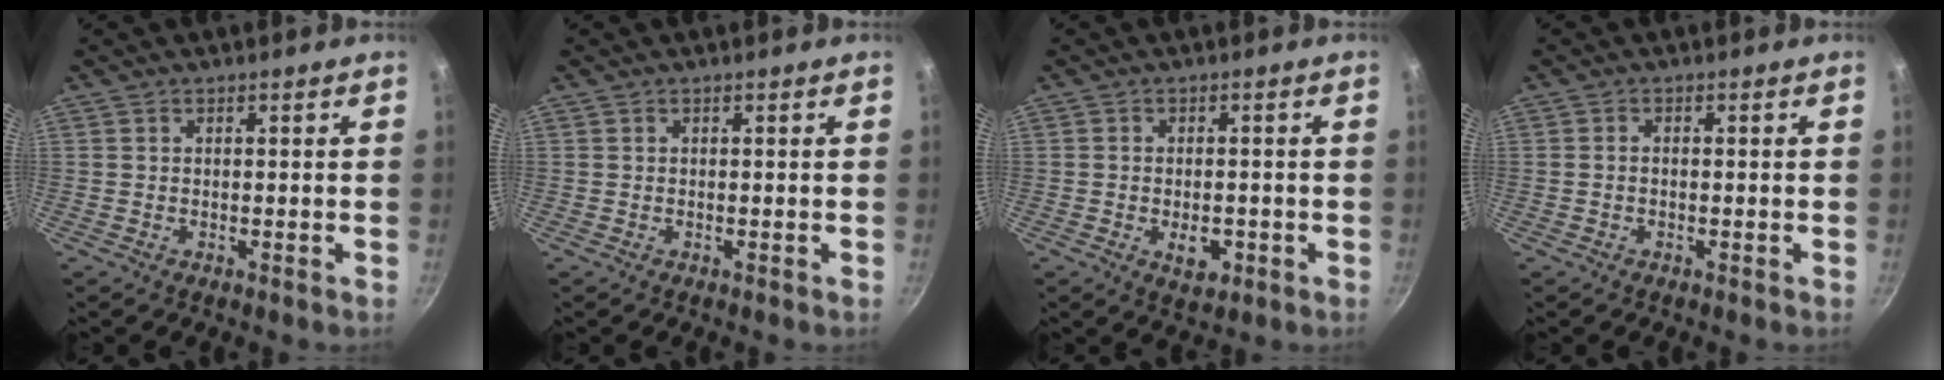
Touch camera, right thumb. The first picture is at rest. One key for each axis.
{"total": 0.0}
{"total": 4.5, "fx": -1.4, "fy": 2.6, "fz": 3.3, "tx": -0.037, "ty": 0.006, "tz": -0.015}
{"total": 0.8, "fx": -0.3, "fy": 0.5, "fz": 0.6, "tx": -0.014, "ty": 0.007, "tz": -0.007}